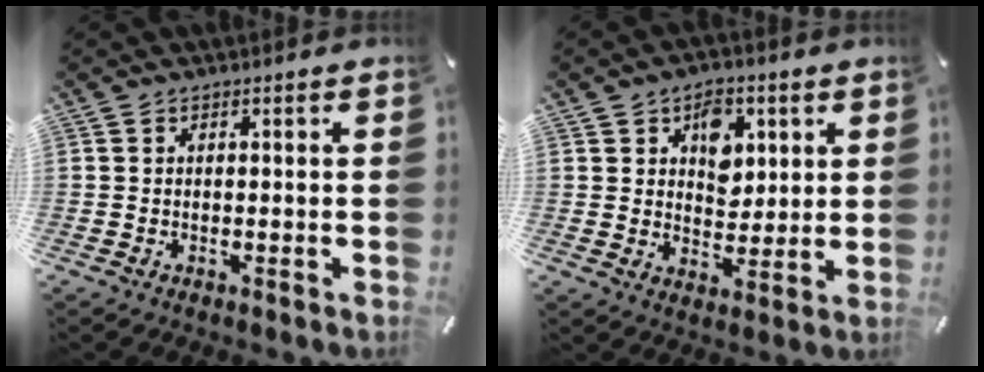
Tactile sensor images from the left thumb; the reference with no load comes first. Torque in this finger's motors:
{"motor_torque": [1.24, 1.04, 0.71, -0.76, 0.19]}